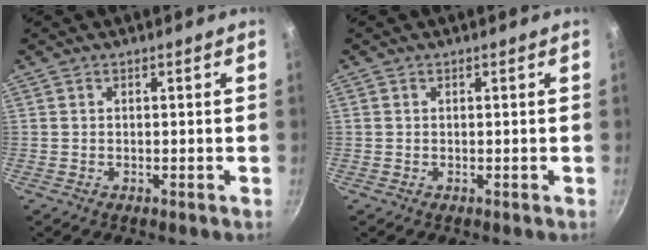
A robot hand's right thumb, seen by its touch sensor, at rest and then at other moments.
{"total": 0.0}